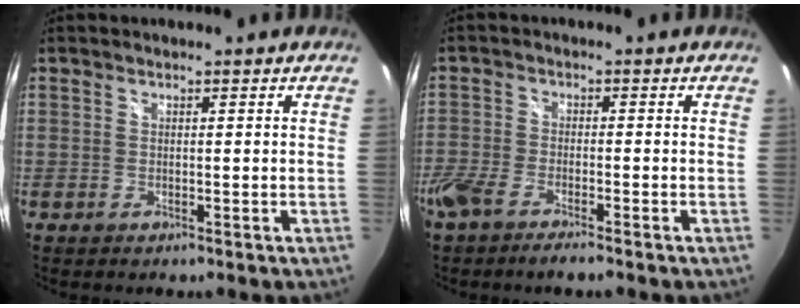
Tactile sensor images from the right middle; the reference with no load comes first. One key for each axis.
{"total": 6.4, "fx": -5.0, "fy": 1.7, "fz": 3.7, "tx": -0.097, "ty": -0.017, "tz": -0.100}